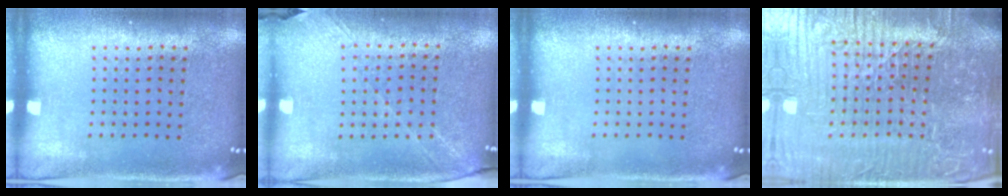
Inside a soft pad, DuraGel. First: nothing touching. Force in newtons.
{"total": 1.3, "press": 1.2, "slide": 0.4}
{"total": 0.0}
{"total": 7.1, "press": 6.5, "slide": 2.9}